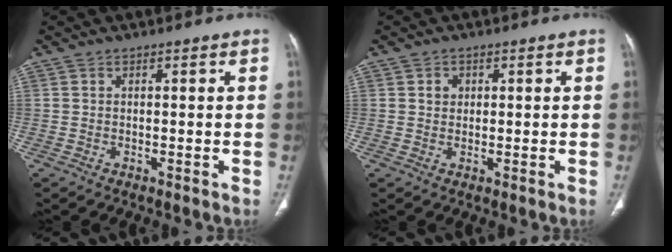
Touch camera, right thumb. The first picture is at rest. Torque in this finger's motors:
{"motor_torque": [-0.38, 0.25, 0.47, -0.32, -0.02]}